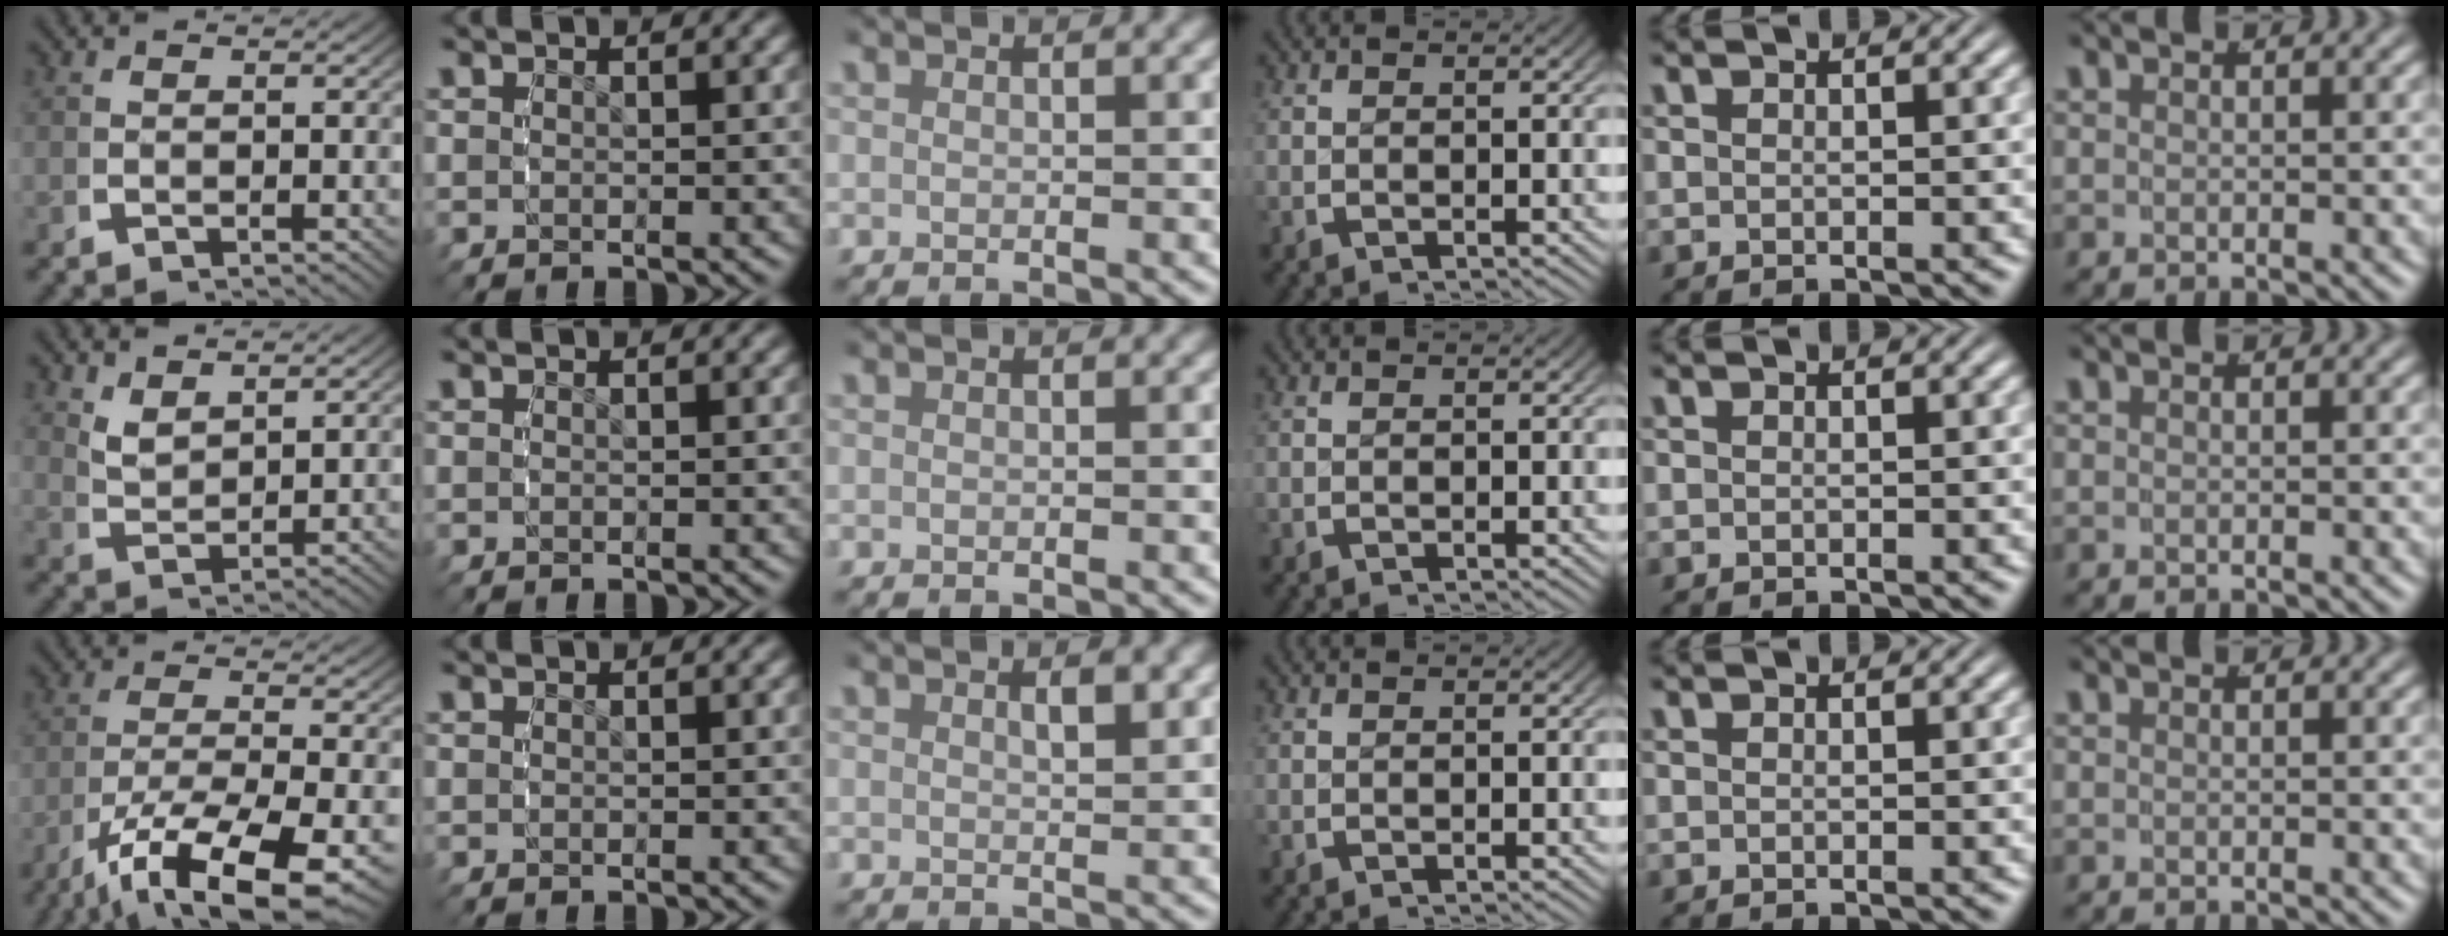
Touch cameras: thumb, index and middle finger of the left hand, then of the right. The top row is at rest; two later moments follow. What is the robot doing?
{"motion": "grasp_and_lifting", "object": "dispenser bottle"}